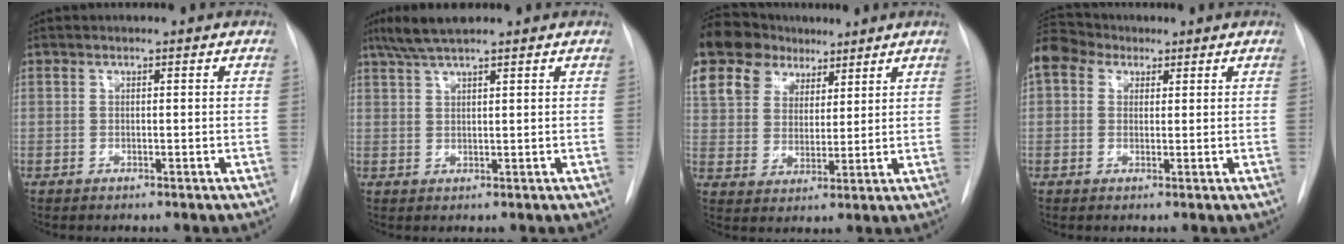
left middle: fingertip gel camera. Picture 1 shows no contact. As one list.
[{"total": 5.1, "force": [4.1, 0.3, 3.1], "torque": [-0.067, 0.015, 0.079]}, {"total": 20.0, "force": [12.8, 13.3, 7.7], "torque": [-0.215, 0.073, 0.243]}, {"total": 7.9, "force": [4.7, 5.5, 3.1], "torque": [-0.073, 0.046, 0.090]}]